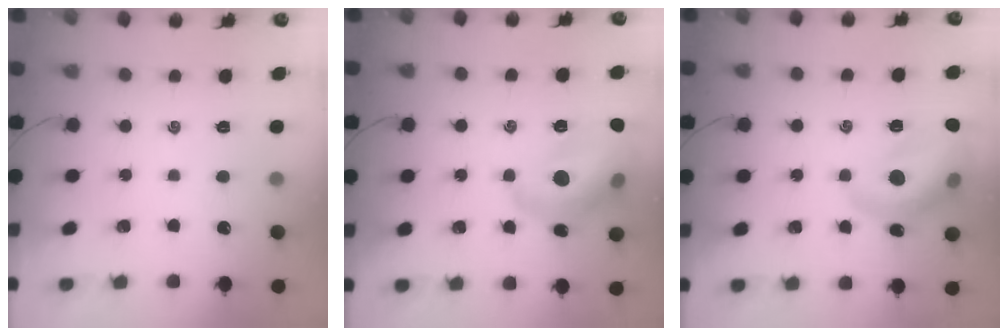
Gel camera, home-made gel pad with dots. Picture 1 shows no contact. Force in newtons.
{"total": 16.7, "press": 16.6, "slide": 2.0}
{"total": 15.0, "press": 14.9, "slide": 1.8}